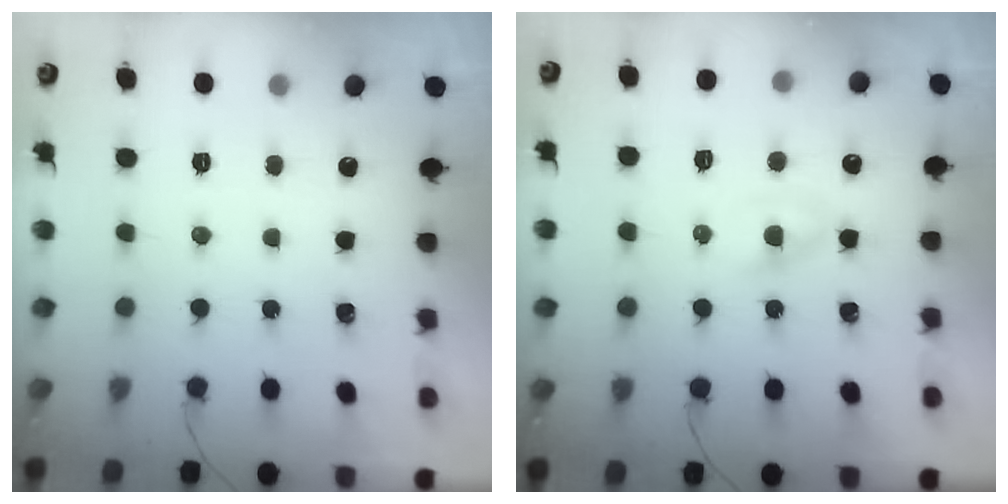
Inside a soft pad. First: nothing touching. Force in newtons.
{"total": 2.7, "press": 2.5, "slide": 0.9}